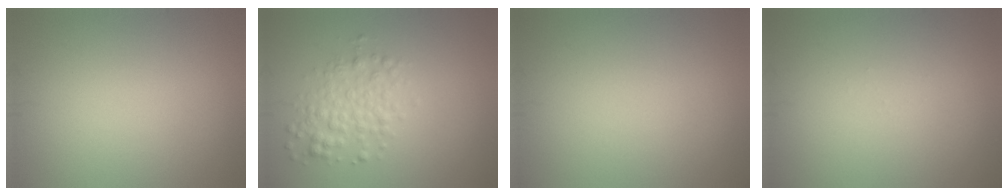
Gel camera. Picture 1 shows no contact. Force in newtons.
{"total": 3.1, "press": 3.1, "slide": 0.1}
{"total": 0.0}
{"total": 0.0}